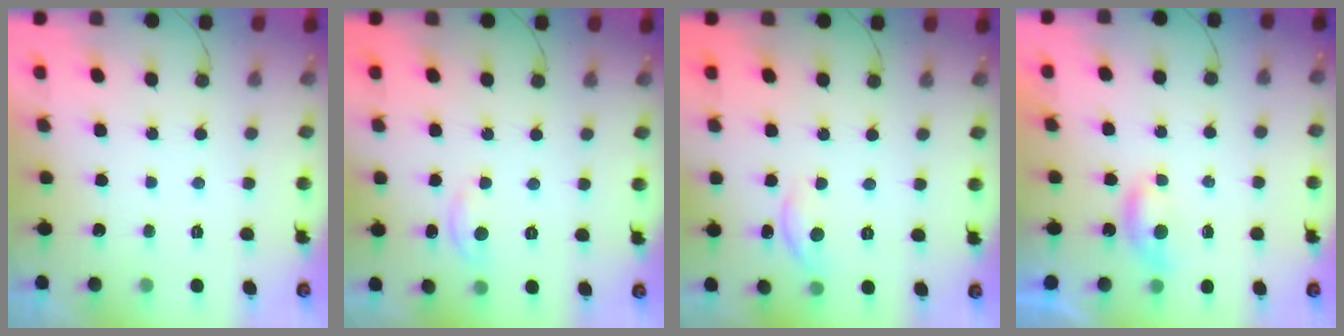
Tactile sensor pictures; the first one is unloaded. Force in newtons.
{"total": 2.9, "press": 2.8, "slide": 0.3}
{"total": 5.6, "press": 5.6, "slide": 0.6}
{"total": 3.8, "press": 3.8, "slide": 0.2}